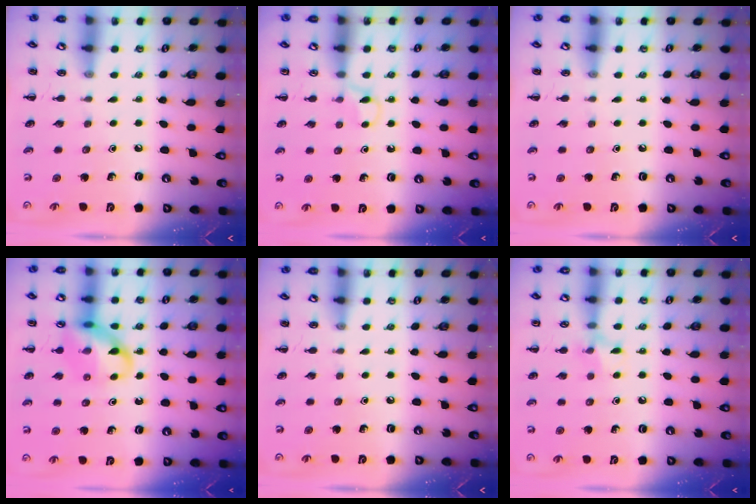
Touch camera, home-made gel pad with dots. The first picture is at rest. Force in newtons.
{"total": 4.1, "press": 3.9, "slide": 1.4}
{"total": 0.0}
{"total": 12.4, "press": 12.2, "slide": 2.0}
{"total": 0.0}
{"total": 6.9, "press": 6.7, "slide": 1.7}